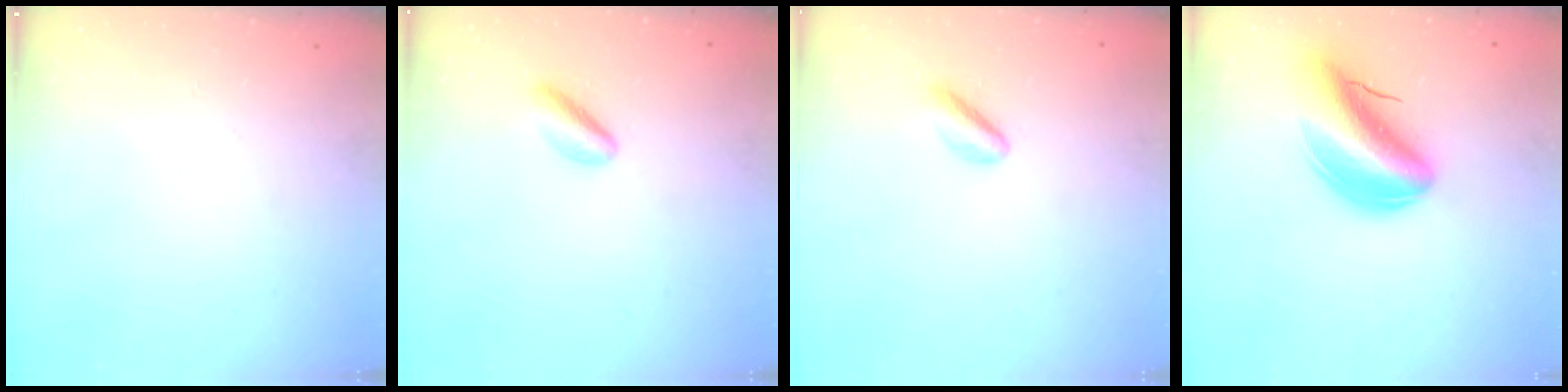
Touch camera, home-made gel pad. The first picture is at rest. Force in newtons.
{"total": 3.4, "press": 3.4, "slide": 0.3}
{"total": 3.2, "press": 3.1, "slide": 1.0}
{"total": 12.8, "press": 12.2, "slide": 3.9}